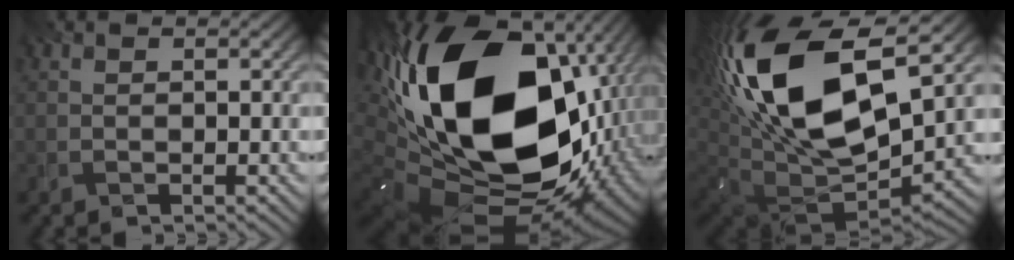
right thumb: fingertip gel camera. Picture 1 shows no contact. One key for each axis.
{"total": 23.5, "fx": 2.8, "fy": 15.0, "fz": 17.8, "tx": -0.410, "ty": -0.053, "tz": 0.081}
{"total": 20.5, "fx": 6.4, "fy": 10.4, "fz": 16.5, "tx": -0.369, "ty": 0.001, "tz": 0.115}